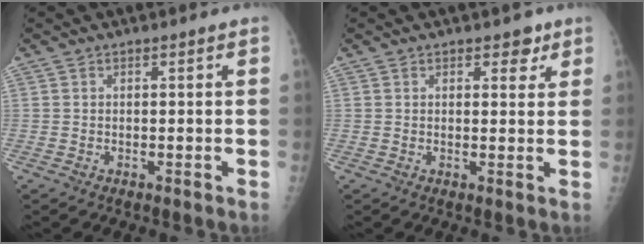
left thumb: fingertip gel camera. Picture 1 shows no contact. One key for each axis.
{"total": 2.9, "fx": 1.9, "fy": 1.7, "fz": 1.4, "tx": 0.004, "ty": -0.009, "tz": 0.022}